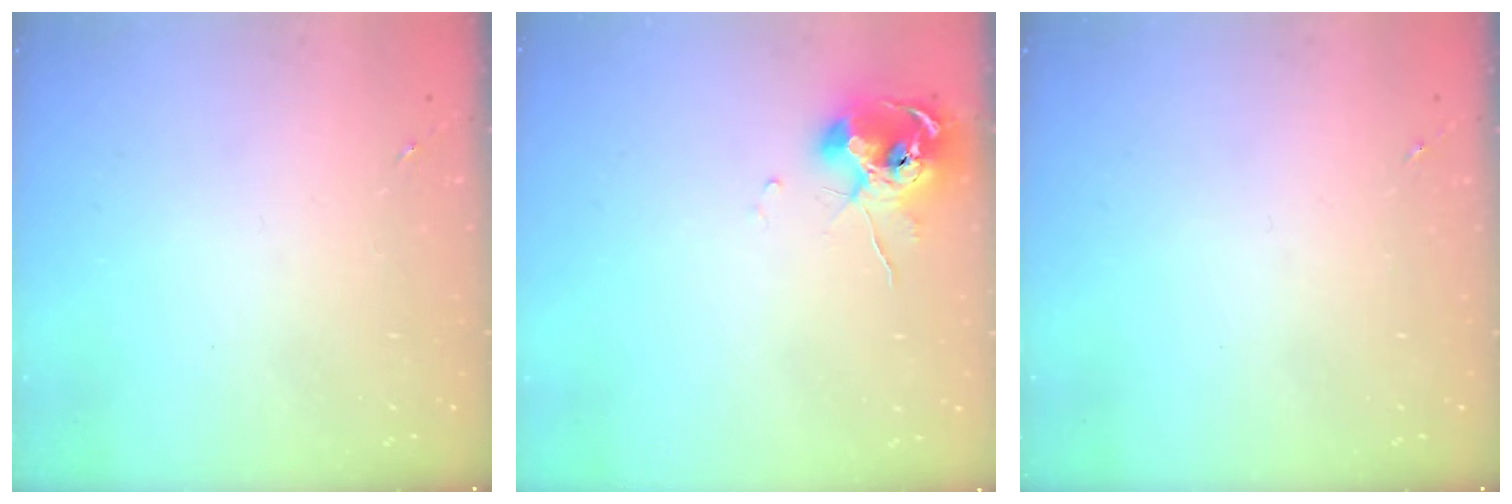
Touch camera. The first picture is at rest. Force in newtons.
{"total": 10.4, "press": 10.3, "slide": 1.1}
{"total": 0.0}